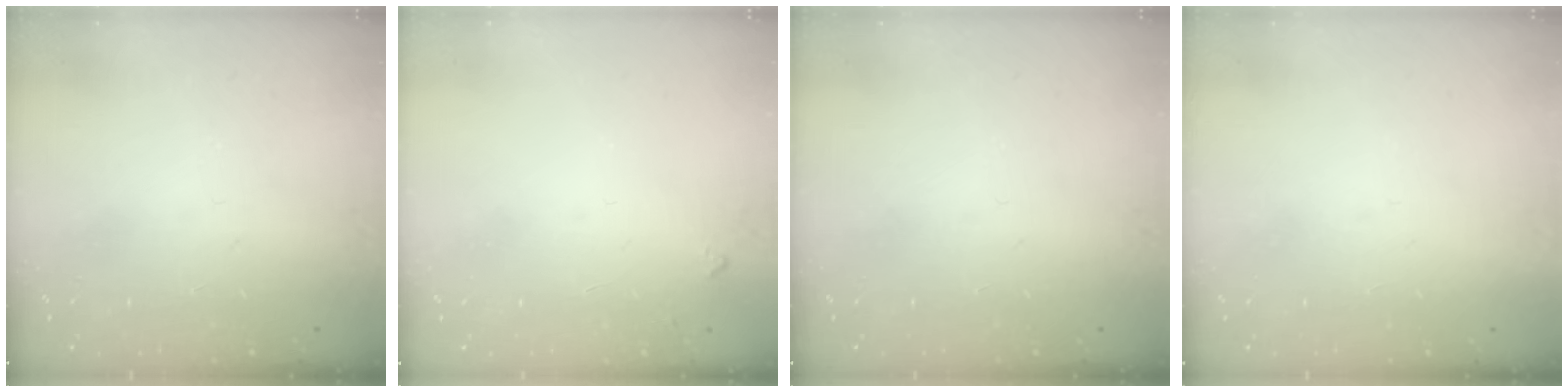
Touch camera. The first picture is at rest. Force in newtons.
{"total": 3.8, "press": 3.7, "slide": 0.4}
{"total": 0.0}
{"total": 1.5, "press": 1.5, "slide": 0.1}